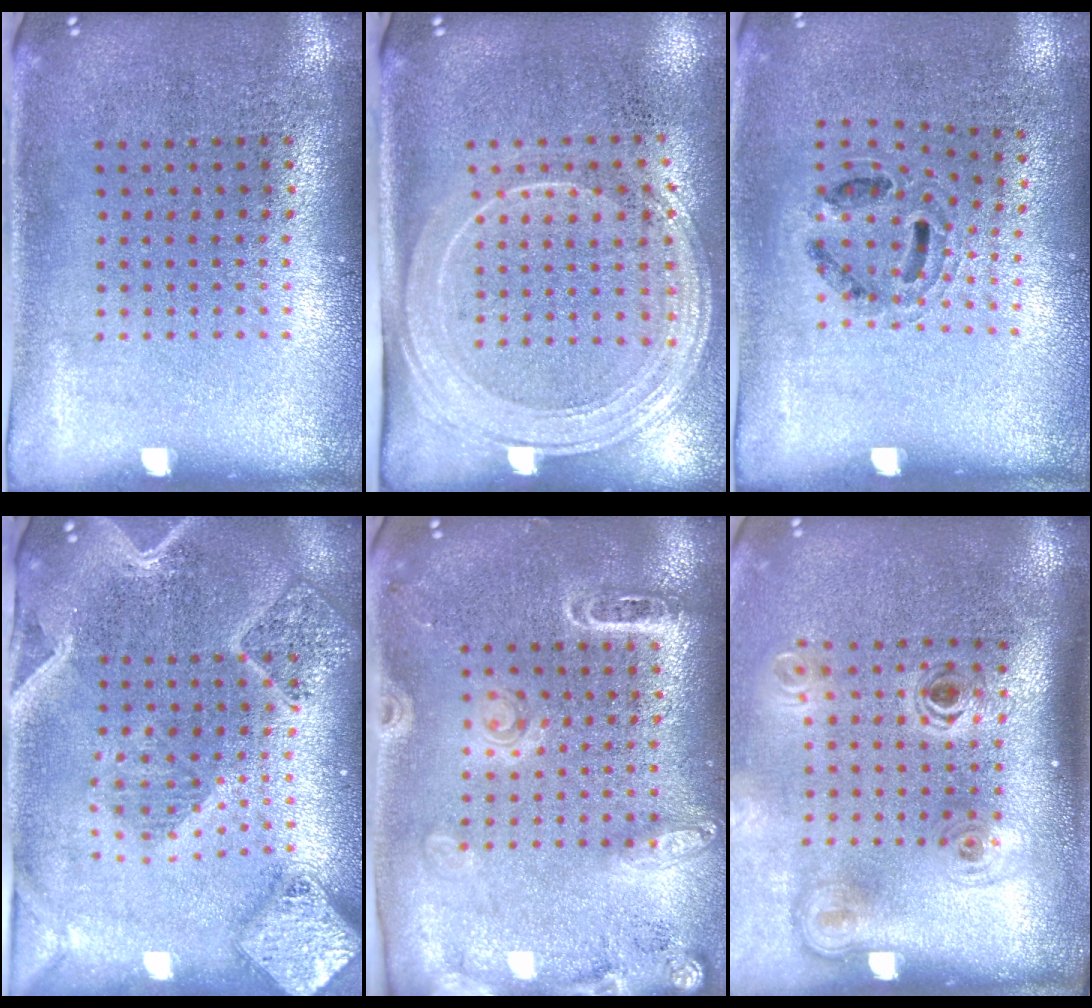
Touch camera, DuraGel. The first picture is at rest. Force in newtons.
{"total": 2.2, "press": 1.8, "slide": 1.2}
{"total": 0.8, "press": 0.8, "slide": 0.3}
{"total": 2.8, "press": 2.4, "slide": 1.4}
{"total": 1.8, "press": 1.7, "slide": 0.6}
{"total": 2.1, "press": 1.4, "slide": 1.6}